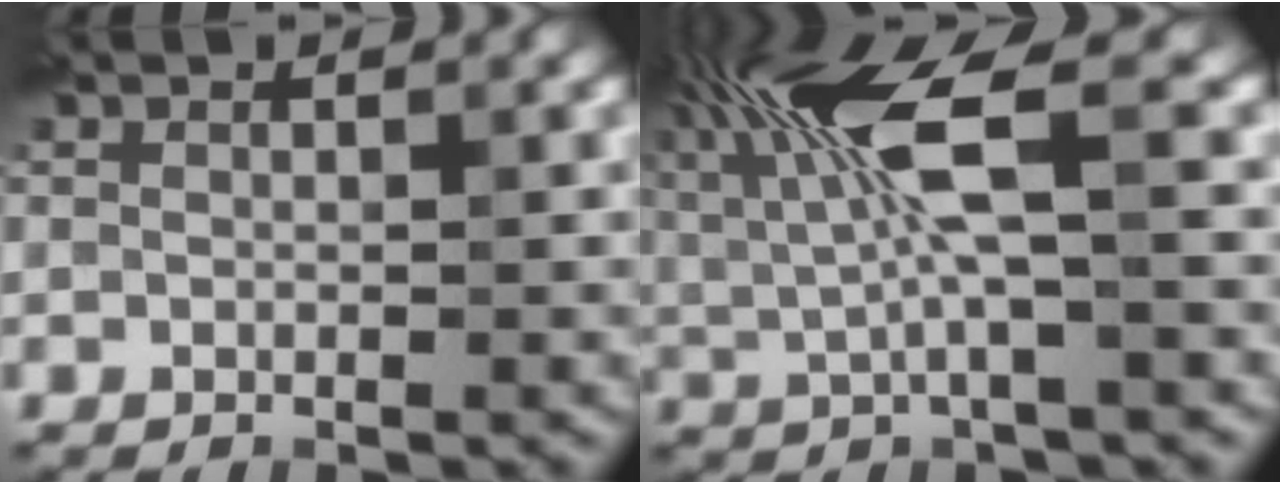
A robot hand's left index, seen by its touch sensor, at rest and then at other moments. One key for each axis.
{"total": 9.0, "fx": 2.2, "fy": 2.2, "fz": 8.5, "tx": -0.176, "ty": 0.010, "tz": 0.038}